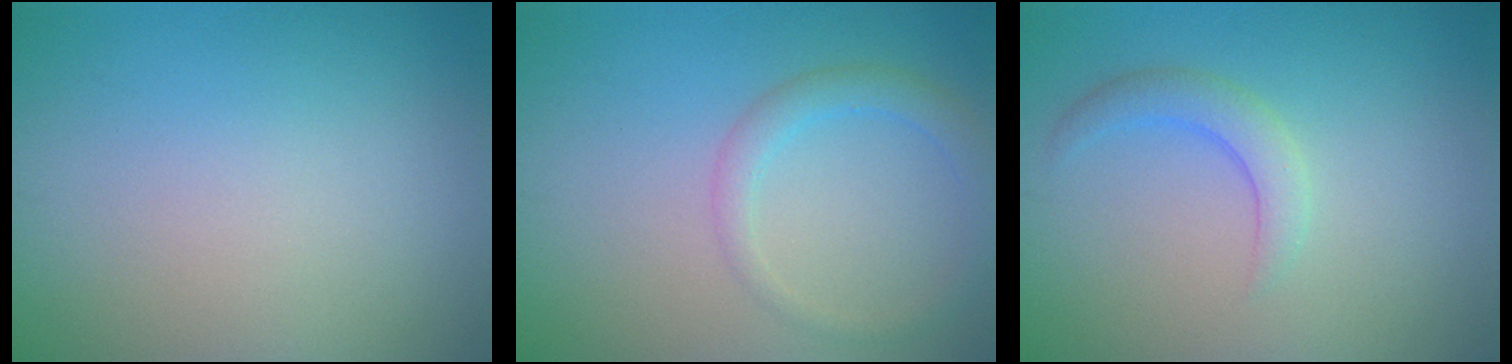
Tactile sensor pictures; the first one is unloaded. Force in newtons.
{"total": 2.3, "press": 2.3, "slide": 0.1}
{"total": 2.3, "press": 2.2, "slide": 0.2}